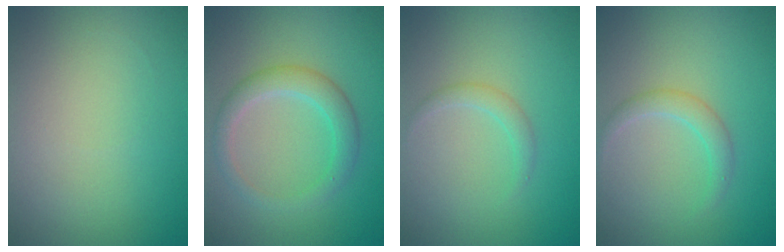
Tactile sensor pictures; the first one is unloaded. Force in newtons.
{"total": 2.8, "press": 2.8, "slide": 0.1}
{"total": 1.1, "press": 1.1, "slide": 0.1}
{"total": 1.7, "press": 1.7, "slide": 0.1}